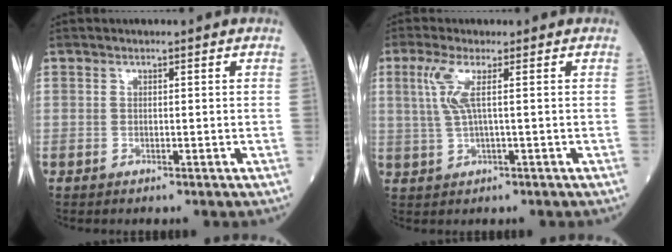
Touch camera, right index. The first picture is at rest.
{"total": 3.9, "force": [1.1, -0.1, 3.7], "torque": [-0.092, 0.009, 0.027]}